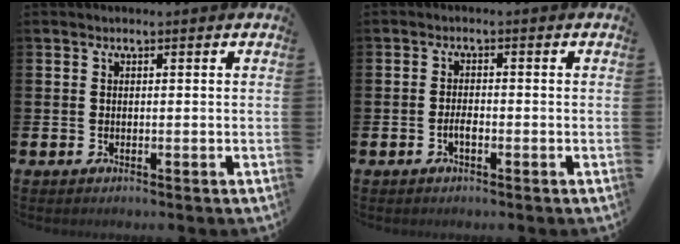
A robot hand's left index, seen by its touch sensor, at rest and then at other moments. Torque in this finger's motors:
{"motor_torque": [0.32, 0.07, 0.03, 0.06]}